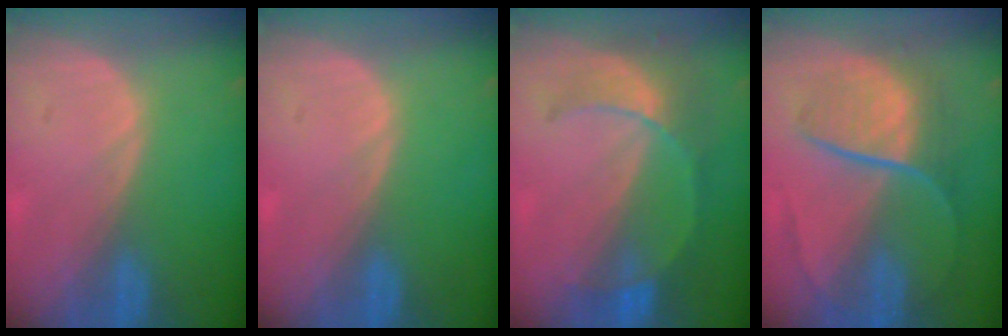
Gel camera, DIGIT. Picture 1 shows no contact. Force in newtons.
{"total": 0.0}
{"total": 8.0, "press": 7.0, "slide": 3.8}
{"total": 9.1, "press": 7.5, "slide": 5.2}